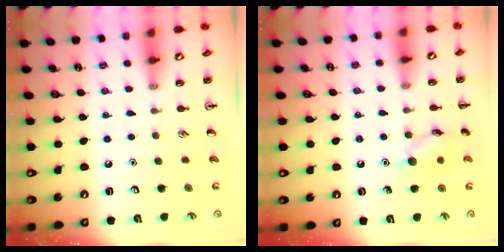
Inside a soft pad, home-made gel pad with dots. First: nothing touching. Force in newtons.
{"total": 8.8, "press": 8.8, "slide": 1.1}